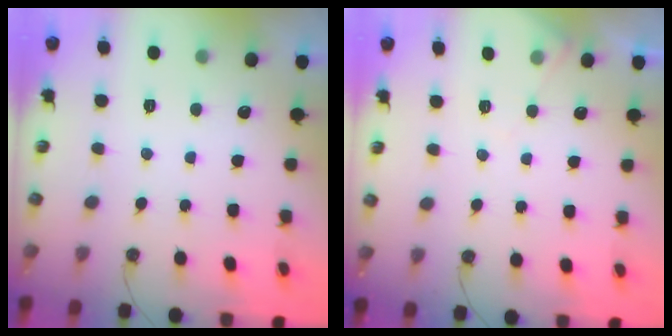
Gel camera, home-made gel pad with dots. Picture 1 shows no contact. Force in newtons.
{"total": 5.6, "press": 5.6, "slide": 0.7}